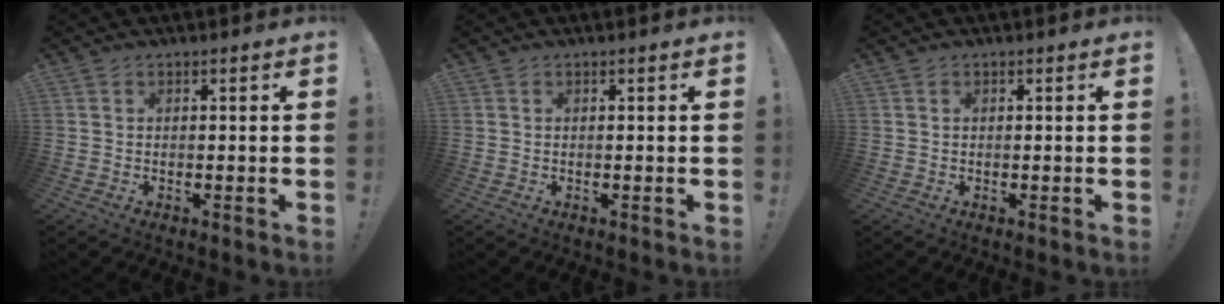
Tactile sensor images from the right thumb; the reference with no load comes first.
{"total": 0.0}
{"total": 0.0}